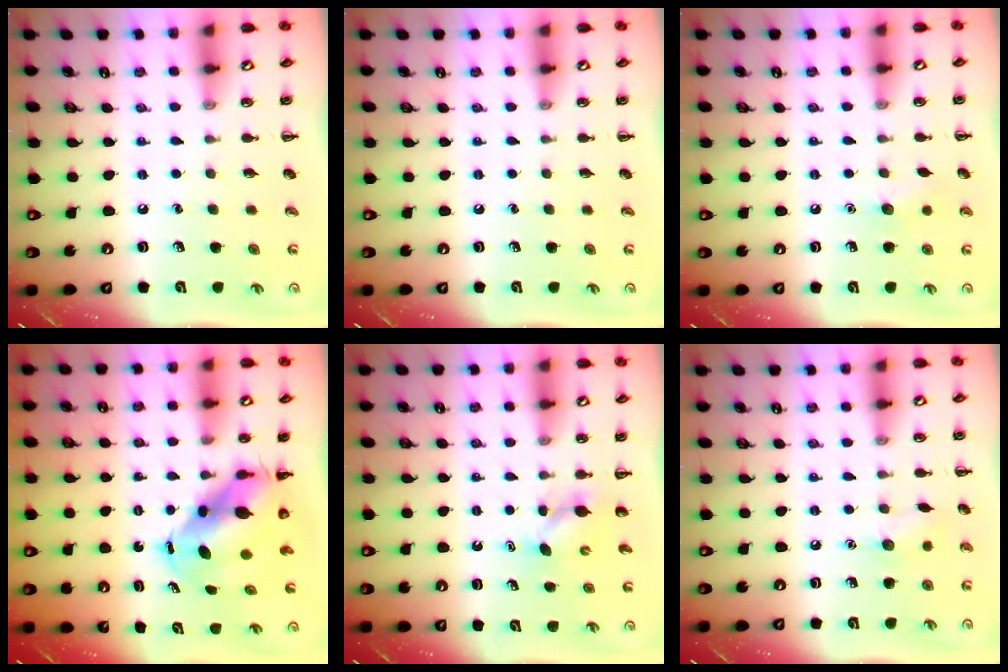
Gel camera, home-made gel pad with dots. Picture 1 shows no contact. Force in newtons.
{"total": 0.0}
{"total": 6.5, "press": 6.3, "slide": 1.7}
{"total": 7.3, "press": 7.1, "slide": 1.7}
{"total": 3.8, "press": 3.6, "slide": 1.2}
{"total": 6.9, "press": 6.8, "slide": 1.3}